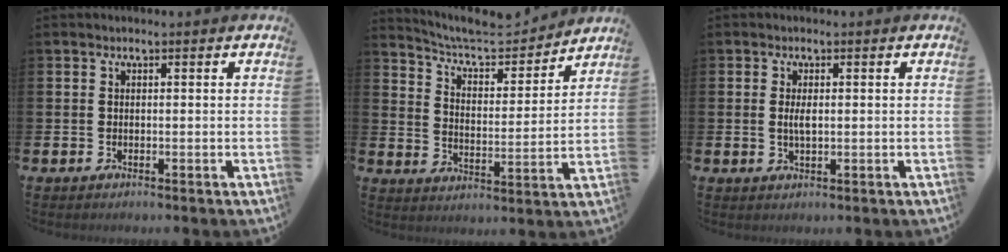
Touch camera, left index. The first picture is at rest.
{"total": 7.2, "force": [6.8, 1.6, 2.0], "torque": [-0.066, -0.052, 0.113]}
{"total": 2.1, "force": [0.2, 0.8, 1.9], "torque": [-0.036, 0.003, 0.001]}